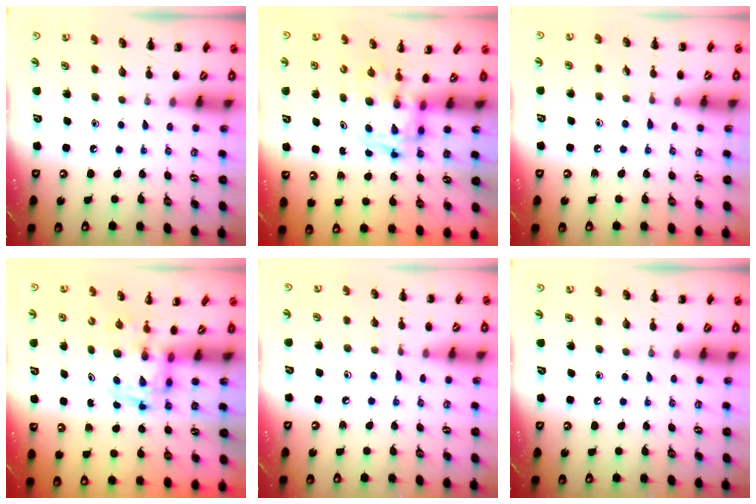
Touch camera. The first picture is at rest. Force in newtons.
{"total": 2.8, "press": 2.7, "slide": 0.5}
{"total": 3.9, "press": 3.5, "slide": 1.7}
{"total": 2.8, "press": 2.7, "slide": 0.5}
{"total": 4.7, "press": 4.4, "slide": 1.8}
{"total": 0.0}